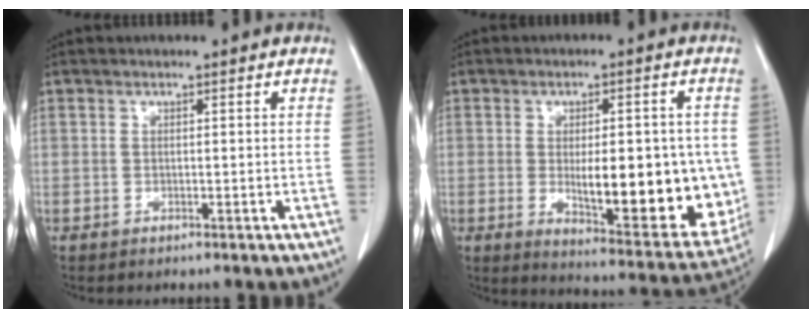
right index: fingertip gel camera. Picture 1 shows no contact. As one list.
[{"total": 18.2, "force": [-1.8, 6.0, 17.0], "torque": [-0.201, -0.010, 0.000]}]